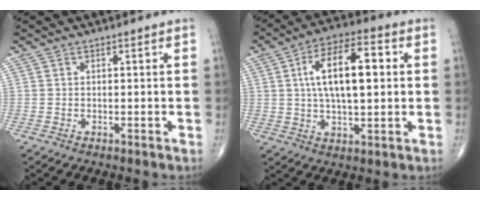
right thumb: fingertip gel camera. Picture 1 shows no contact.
{"total": 14.7, "force": [2.4, 6.3, 13.0], "torque": [-0.213, 0.016, 0.037]}